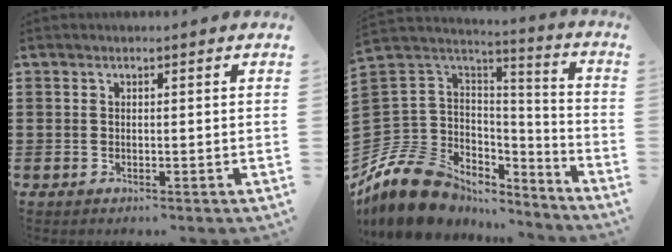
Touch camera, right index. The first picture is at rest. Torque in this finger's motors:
{"motor_torque": [-0.16, -0.01, 0.06, -0.21]}